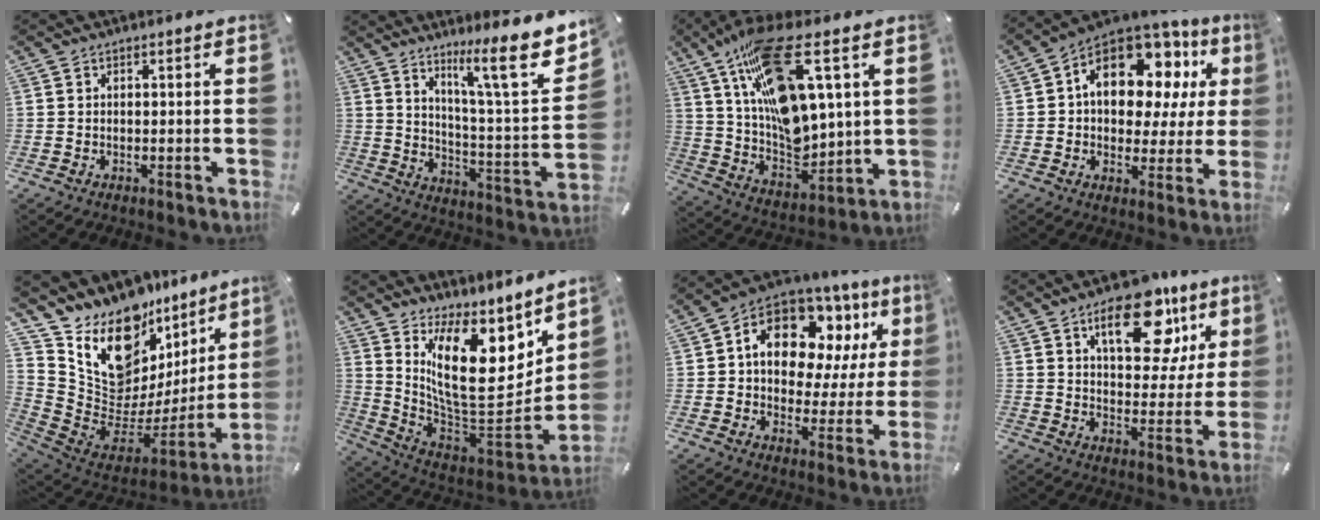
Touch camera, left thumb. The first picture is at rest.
{"total": 14.4, "force": [10.1, 2.3, 10.1], "torque": [-0.148, -0.081, 0.155]}
{"total": 21.0, "force": [9.5, 8.2, 16.9], "torque": [-0.310, -0.057, 0.160]}
{"total": 15.9, "force": [6.2, 10.2, 10.5], "torque": [-0.161, -0.035, 0.108]}
{"total": 16.2, "force": [11.7, 9.6, 5.7], "torque": [-0.108, -0.133, 0.221]}
{"total": 20.2, "force": [8.0, 11.1, 14.8], "torque": [-0.253, -0.092, 0.143]}
{"total": 14.7, "force": [6.9, 9.7, 8.6], "torque": [-0.145, -0.041, 0.125]}
{"total": 18.6, "force": [10.3, 9.4, 12.3], "torque": [-0.160, -0.051, 0.167]}